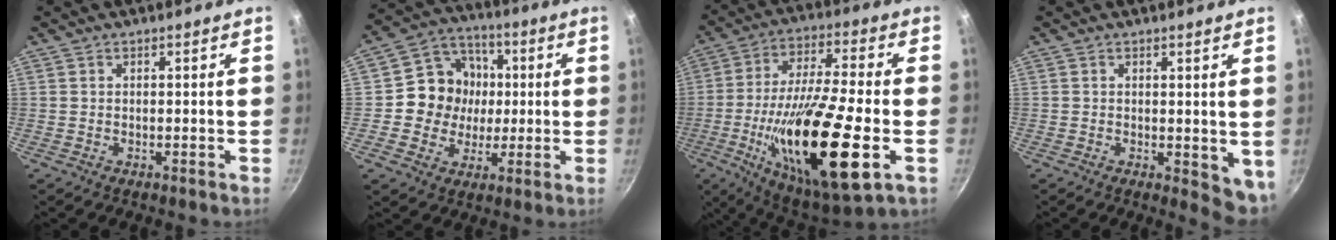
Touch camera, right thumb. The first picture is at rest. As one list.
[{"total": 12.2, "force": [0.4, 11.3, 4.6], "torque": [-0.042, 0.020, -0.005]}, {"total": 26.2, "force": [-6.7, 7.1, 24.4], "torque": [-0.427, 0.017, -0.112]}, {"total": 5.2, "force": [0.7, 2.7, 4.4], "torque": [-0.047, -0.007, 0.013]}]